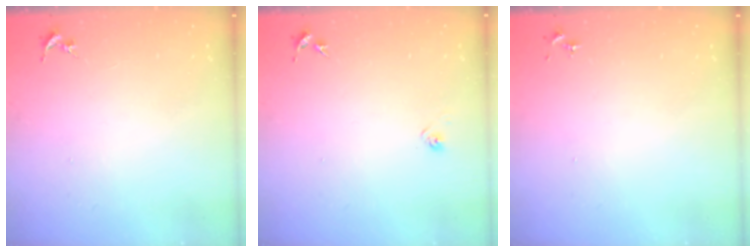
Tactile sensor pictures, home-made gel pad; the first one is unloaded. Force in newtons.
{"total": 3.3, "press": 3.2, "slide": 0.8}
{"total": 0.0}